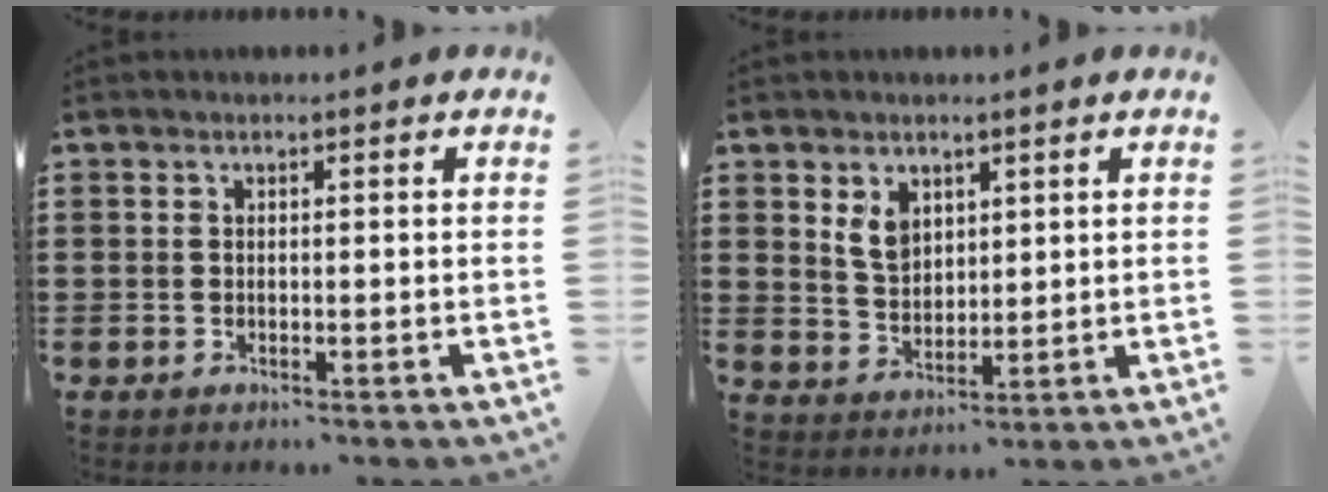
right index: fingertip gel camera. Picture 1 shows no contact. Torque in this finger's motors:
{"motor_torque": [0.35, -0.23, 0.18, 0.11]}